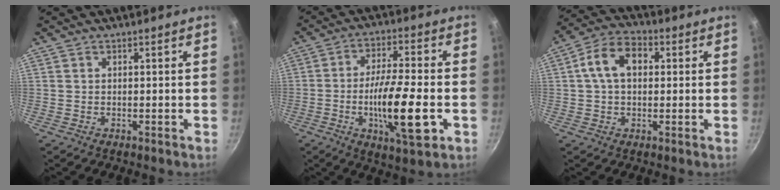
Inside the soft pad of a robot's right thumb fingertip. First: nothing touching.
{"total": 15.2, "force": [-3.9, 3.9, 14.1], "torque": [-0.242, 0.013, -0.069]}
{"total": 9.5, "force": [1.6, 6.4, 6.9], "torque": [-0.102, 0.022, 0.015]}